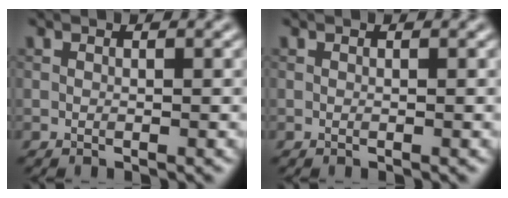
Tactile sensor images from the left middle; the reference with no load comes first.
{"total": 0.0}